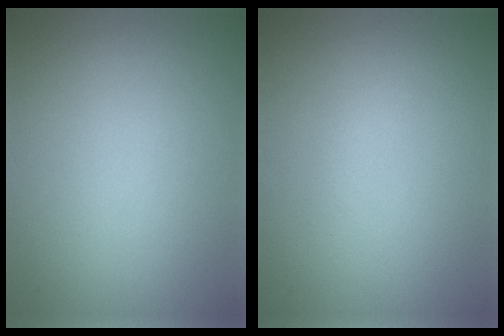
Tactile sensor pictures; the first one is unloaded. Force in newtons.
{"total": 0.5, "press": 0.5, "slide": 0.1}